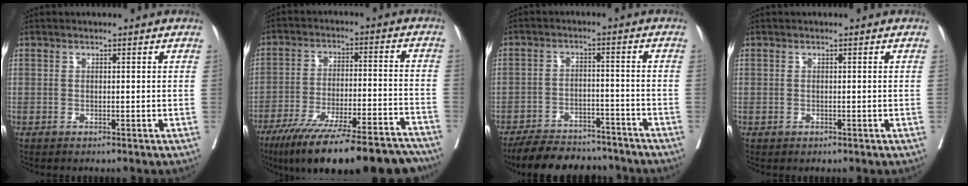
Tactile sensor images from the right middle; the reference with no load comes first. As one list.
[{"total": 24.5, "force": [-20.3, 3.6, 13.2], "torque": [-0.157, -0.014, -0.297]}, {"total": 13.3, "force": [-12.0, 4.1, 3.9], "torque": [-0.063, 0.005, -0.172]}, {"total": 0.0}]